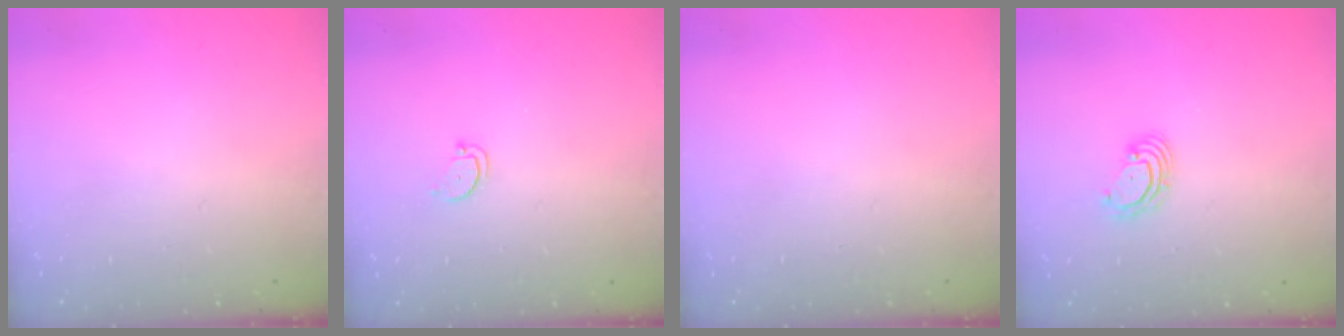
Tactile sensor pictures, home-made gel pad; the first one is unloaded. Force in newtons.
{"total": 2.0, "press": 2.0, "slide": 0.2}
{"total": 0.0}
{"total": 3.4, "press": 3.4, "slide": 0.0}